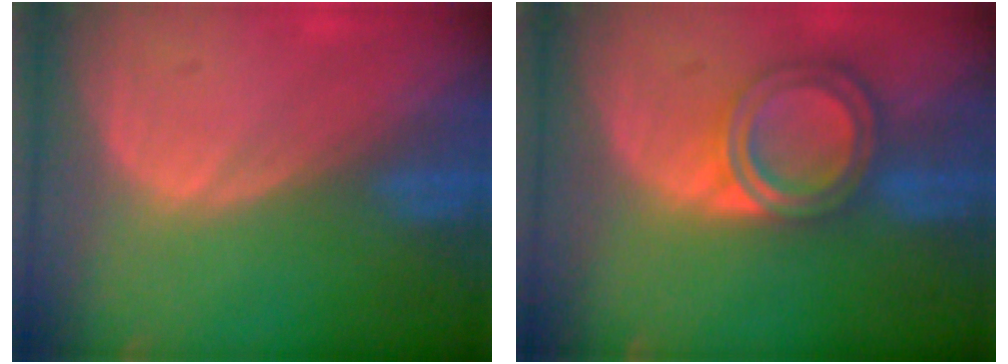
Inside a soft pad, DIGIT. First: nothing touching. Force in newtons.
{"total": 6.7, "press": 5.9, "slide": 3.2}